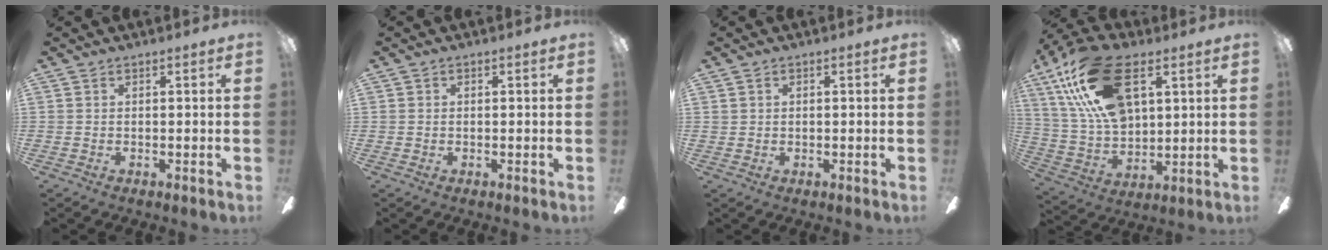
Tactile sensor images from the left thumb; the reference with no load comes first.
{"total": 0.0}
{"total": 0.6, "force": [0.2, 0.5, -0.1], "torque": [0.001, 0.005, 0.003]}
{"total": 22.8, "force": [10.7, 12.5, 15.8], "torque": [-0.321, -0.027, 0.187]}